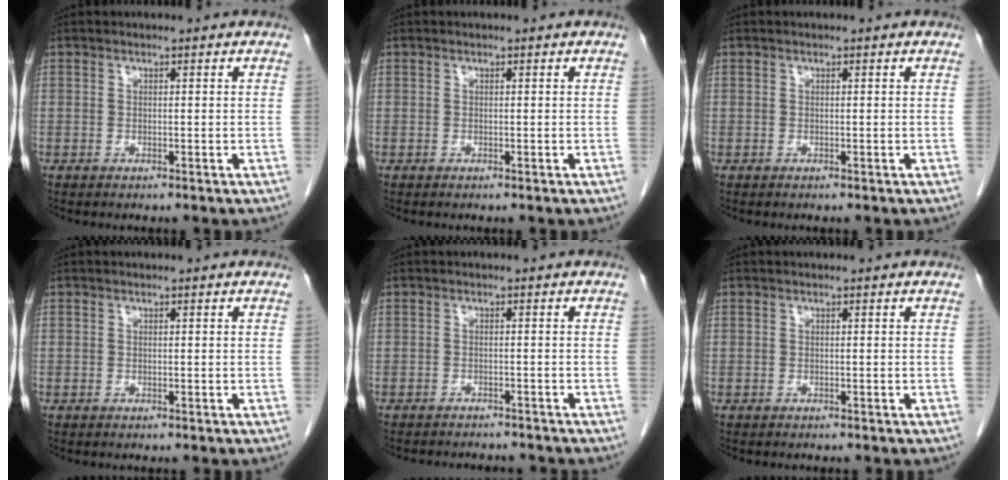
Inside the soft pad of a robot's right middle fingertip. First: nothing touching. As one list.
[{"total": 0.0}, {"total": 0.0}, {"total": 0.0}, {"total": 7.0, "force": [-6.6, 1.6, 1.6], "torque": [-0.022, -0.002, -0.081]}, {"total": 0.7, "force": [-0.6, 0.1, 0.2], "torque": [-0.011, -0.002, -0.009]}]